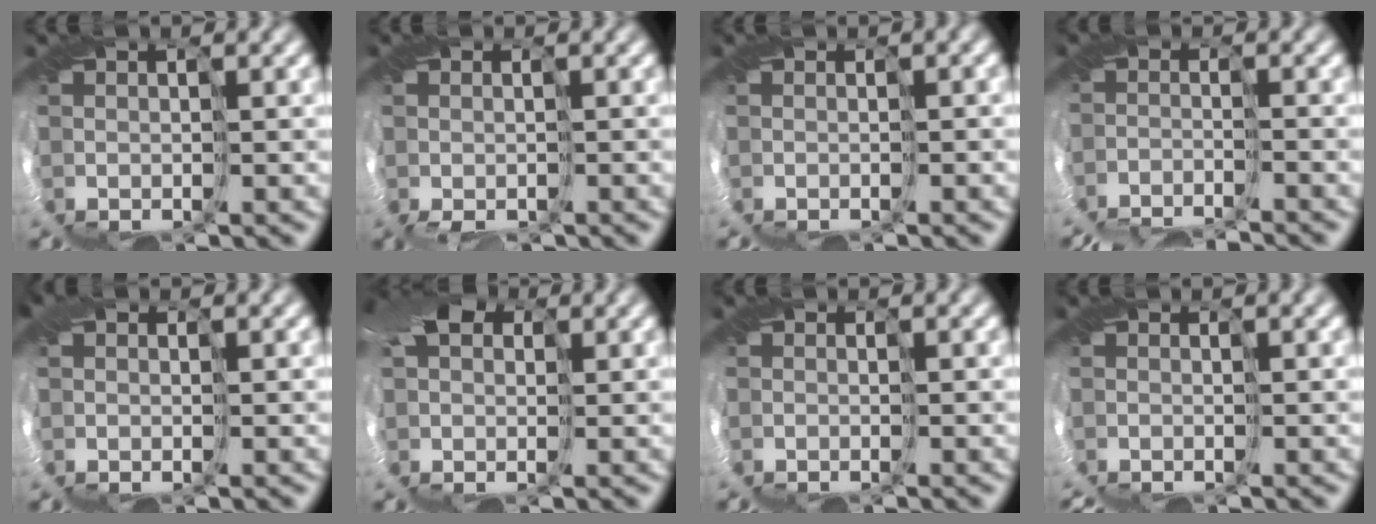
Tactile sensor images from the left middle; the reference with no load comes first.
{"total": 2.5, "force": [-2.4, 0.1, -0.4], "torque": [-0.008, -0.027, -0.023]}
{"total": 2.6, "force": [-1.9, -1.4, -1.1], "torque": [0.011, -0.016, -0.012]}
{"total": 9.0, "force": [-9.0, -0.4, -0.2], "torque": [-0.014, -0.029, -0.125]}
{"total": 0.6, "force": [-0.1, 0.5, 0.3], "torque": [-0.027, 0.000, 0.016]}
{"total": 5.4, "force": [1.8, 3.9, 3.2], "torque": [-0.098, 0.015, 0.030]}
{"total": 3.2, "force": [-2.0, -1.7, -1.9], "torque": [0.022, -0.020, -0.011]}
{"total": 2.9, "force": [-2.1, -1.5, -1.3], "torque": [0.012, -0.018, -0.018]}